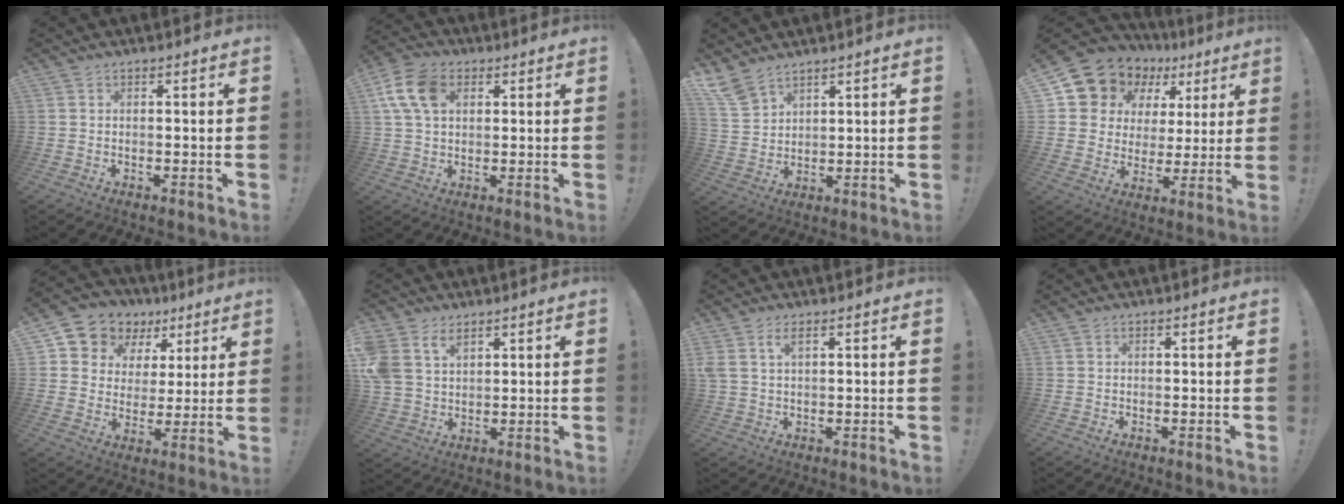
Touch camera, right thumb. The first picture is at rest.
{"total": 11.7, "force": [3.7, 7.9, 7.8], "torque": [-0.154, 0.011, 0.077]}
{"total": 7.4, "force": [6.1, 3.2, 2.6], "torque": [-0.057, -0.033, 0.122]}
{"total": 11.2, "force": [8.3, 7.2, 2.2], "torque": [-0.050, -0.070, 0.160]}
{"total": 9.3, "force": [5.1, 7.5, 2.2], "torque": [-0.037, -0.038, 0.102]}
{"total": 8.7, "force": [5.0, 6.1, 3.8], "torque": [-0.089, -0.023, 0.100]}
{"total": 3.6, "force": [1.7, 1.3, 2.9], "torque": [-0.056, -0.006, 0.028]}
{"total": 0.0}